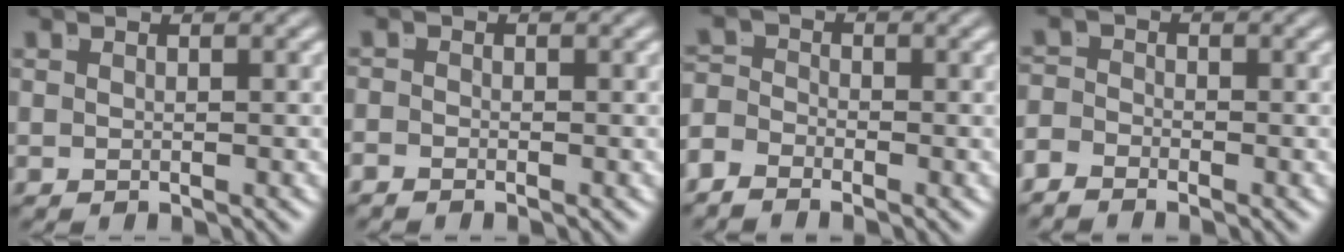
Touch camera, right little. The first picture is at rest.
{"total": 1.0, "force": [-1.0, 0.0, 0.1], "torque": [0.000, -0.010, -0.016]}
{"total": 2.5, "force": [-1.6, 1.8, 0.7], "torque": [-0.011, -0.017, -0.030]}
{"total": 1.8, "force": [-1.6, 0.6, 0.3], "torque": [-0.003, -0.015, -0.029]}